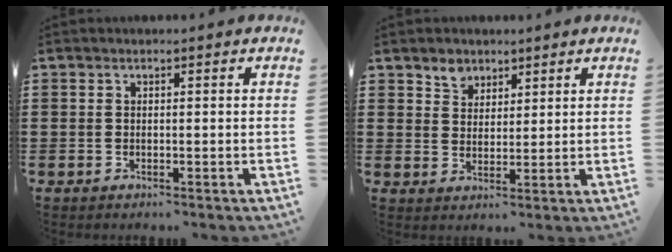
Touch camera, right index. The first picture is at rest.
{"total": 3.5, "force": [2.6, 2.4, 0.4], "torque": [-0.012, 0.005, 0.047]}